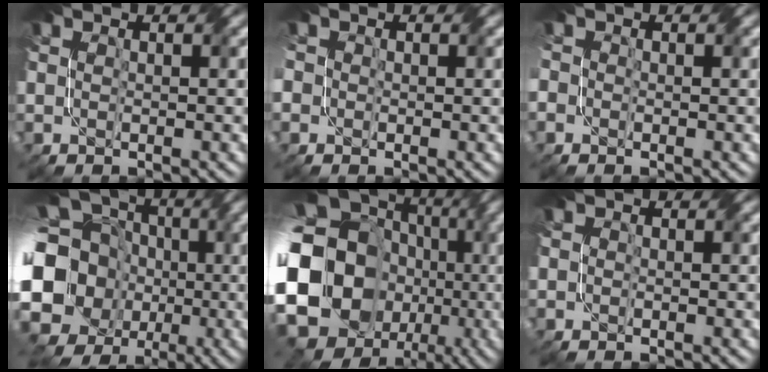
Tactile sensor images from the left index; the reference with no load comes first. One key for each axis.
{"total": 4.0, "fx": 0.0, "fy": 3.5, "fz": 1.8, "tx": -0.052, "ty": 0.017, "tz": -0.029}
{"total": 2.4, "fx": 0.0, "fy": 2.2, "fz": 0.9, "tx": -0.023, "ty": 0.012, "tz": -0.021}
{"total": 18.9, "fx": -2.6, "fy": 16.3, "fz": 9.2, "tx": -0.183, "ty": 0.003, "tz": -0.091}
{"total": 21.4, "fx": -1.6, "fy": 17.7, "fz": 11.8, "tx": -0.214, "ty": -0.031, "tz": -0.061}
{"total": 0.5, "fx": 0.1, "fy": 0.5, "fz": -0.2, "tx": 0.007, "ty": 0.001, "tz": -0.003}